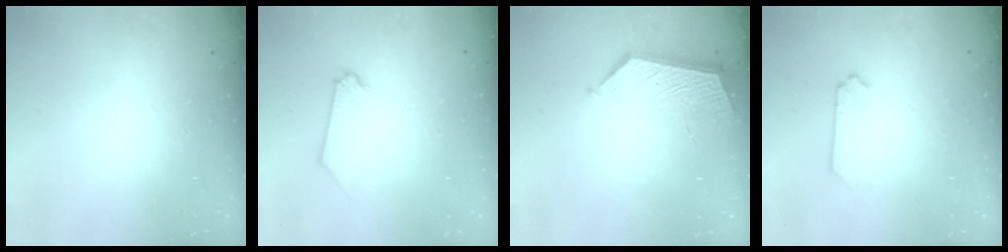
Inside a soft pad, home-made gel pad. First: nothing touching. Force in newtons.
{"total": 0.7, "press": 0.7, "slide": 0.1}
{"total": 5.5, "press": 5.5, "slide": 0.4}
{"total": 0.0}